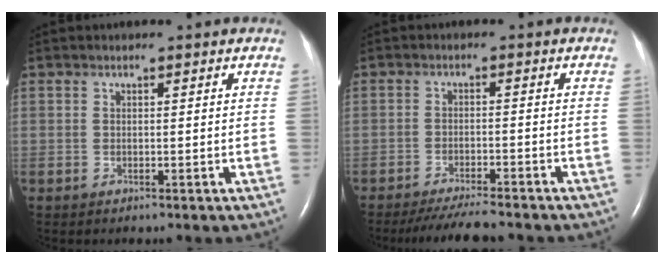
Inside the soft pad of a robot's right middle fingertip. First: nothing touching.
{"total": 7.5, "force": [-6.9, 0.5, 3.1], "torque": [-0.048, -0.020, -0.111]}